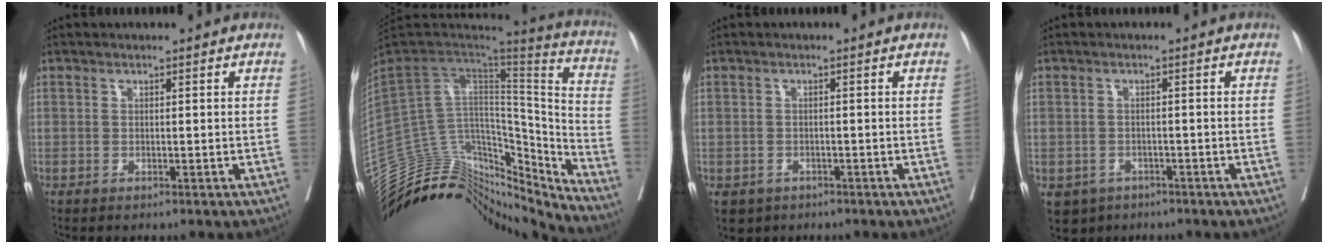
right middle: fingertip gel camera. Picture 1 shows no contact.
{"total": 27.9, "force": [-25.0, 8.9, 8.5], "torque": [-0.155, 0.047, -0.376]}
{"total": 4.0, "force": [-2.5, 3.0, 0.8], "torque": [-0.012, 0.001, -0.036]}
{"total": 4.6, "force": [-2.8, 3.6, 0.8], "torque": [-0.012, 0.003, -0.039]}